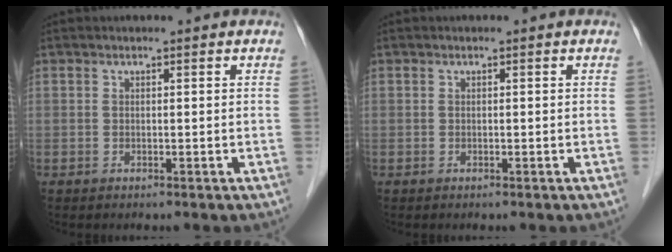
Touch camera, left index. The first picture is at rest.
{"total": 0.0}